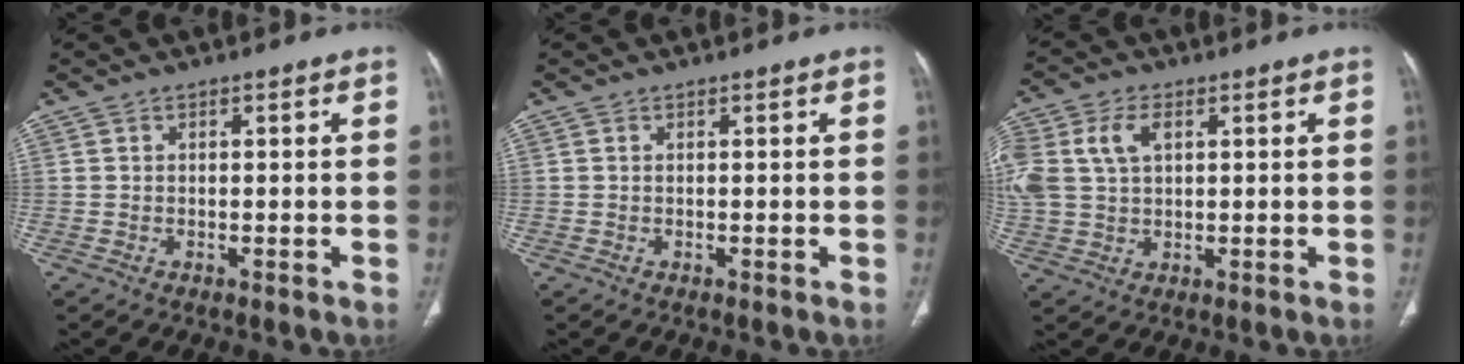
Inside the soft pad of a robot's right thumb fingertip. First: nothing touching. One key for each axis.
{"total": 0.0}
{"total": 12.5, "fx": 3.3, "fy": 8.3, "fz": 8.7, "tx": -0.223, "ty": 0.012, "tz": 0.068}